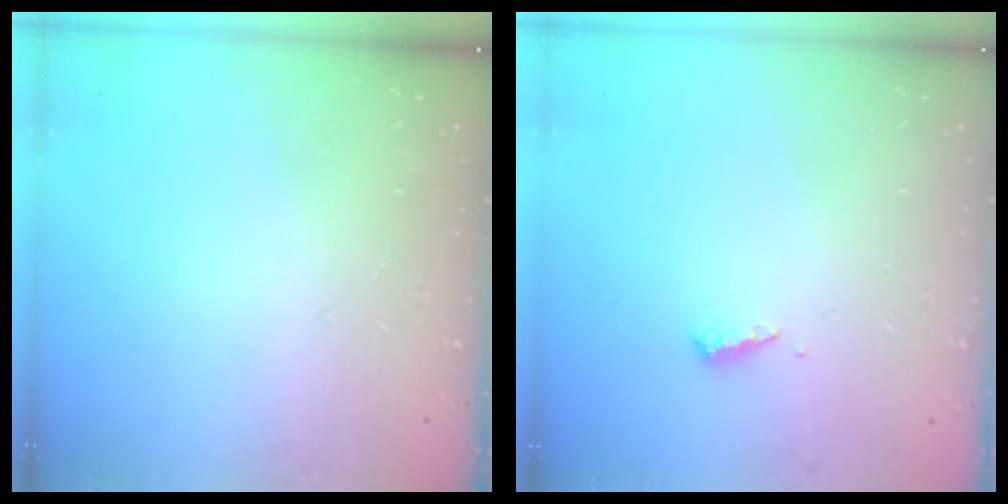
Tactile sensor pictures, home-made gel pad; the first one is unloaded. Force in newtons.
{"total": 3.2, "press": 3.1, "slide": 0.3}